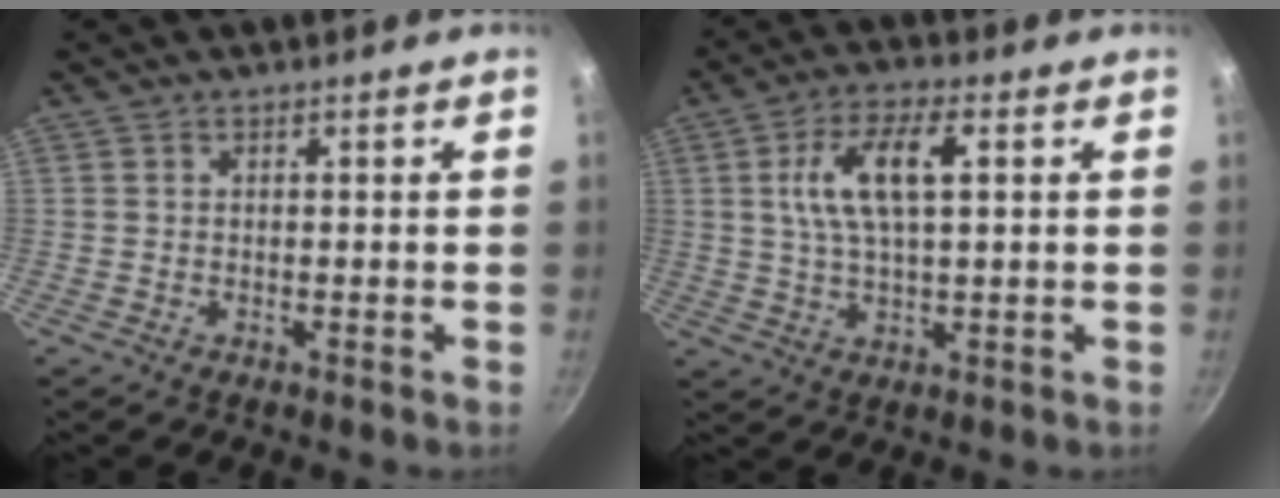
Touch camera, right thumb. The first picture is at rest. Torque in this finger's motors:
{"motor_torque": [-0.28, 0.51, 0.51, -0.18, 0.18]}